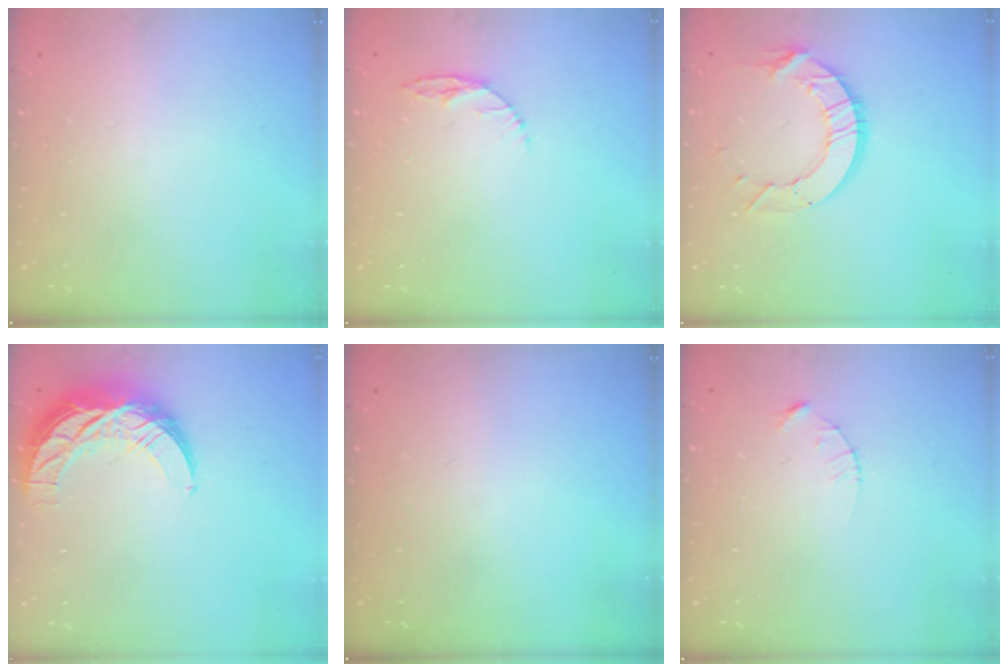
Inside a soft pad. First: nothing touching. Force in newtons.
{"total": 5.0, "press": 5.0, "slide": 0.5}
{"total": 10.4, "press": 10.3, "slide": 0.5}
{"total": 11.8, "press": 11.8, "slide": 0.8}
{"total": 0.0}
{"total": 2.1, "press": 2.1, "slide": 0.3}